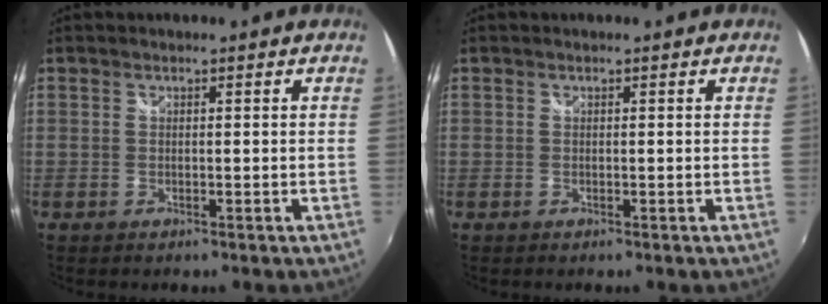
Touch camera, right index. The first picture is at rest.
{"total": 0.0}